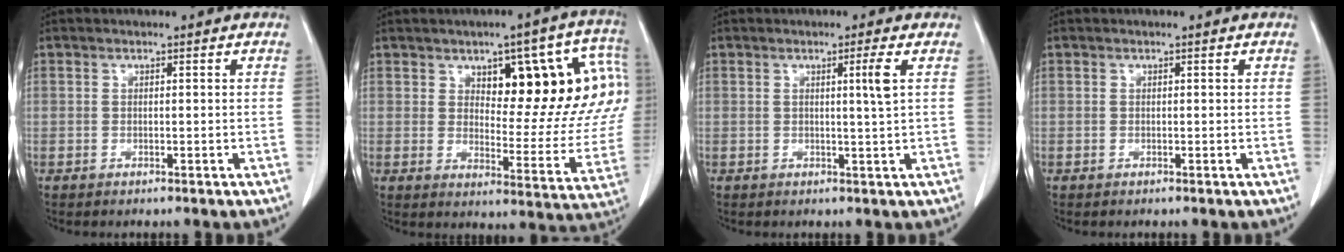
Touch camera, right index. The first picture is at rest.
{"total": 18.8, "force": [6.5, 7.1, 16.1], "torque": [-0.195, 0.019, 0.090]}
{"total": 2.5, "force": [0.7, -0.9, 2.3], "torque": [-0.040, -0.007, 0.013]}
{"total": 0.0}